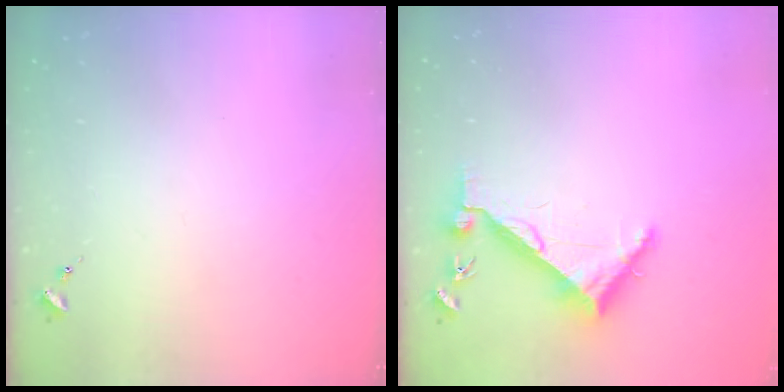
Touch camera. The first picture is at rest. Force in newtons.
{"total": 6.2, "press": 6.2, "slide": 0.7}